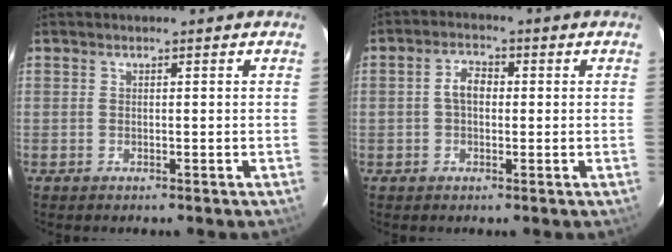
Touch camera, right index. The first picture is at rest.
{"total": 4.0, "force": [0.1, 2.7, 3.0], "torque": [-0.059, 0.014, 0.002]}